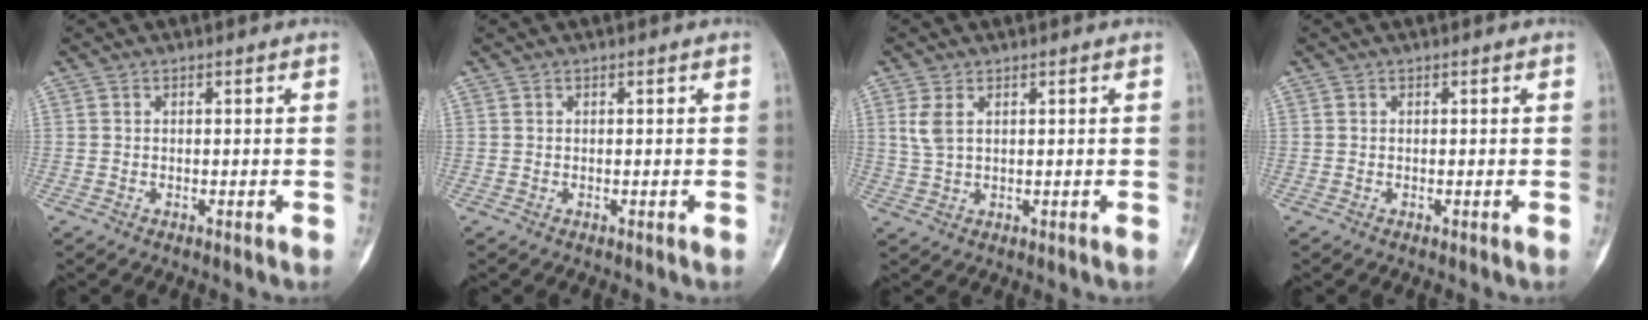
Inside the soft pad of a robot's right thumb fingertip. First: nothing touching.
{"total": 0.0}
{"total": 3.3, "force": [1.2, 1.6, 2.6], "torque": [-0.064, 0.003, 0.033]}
{"total": 0.0}